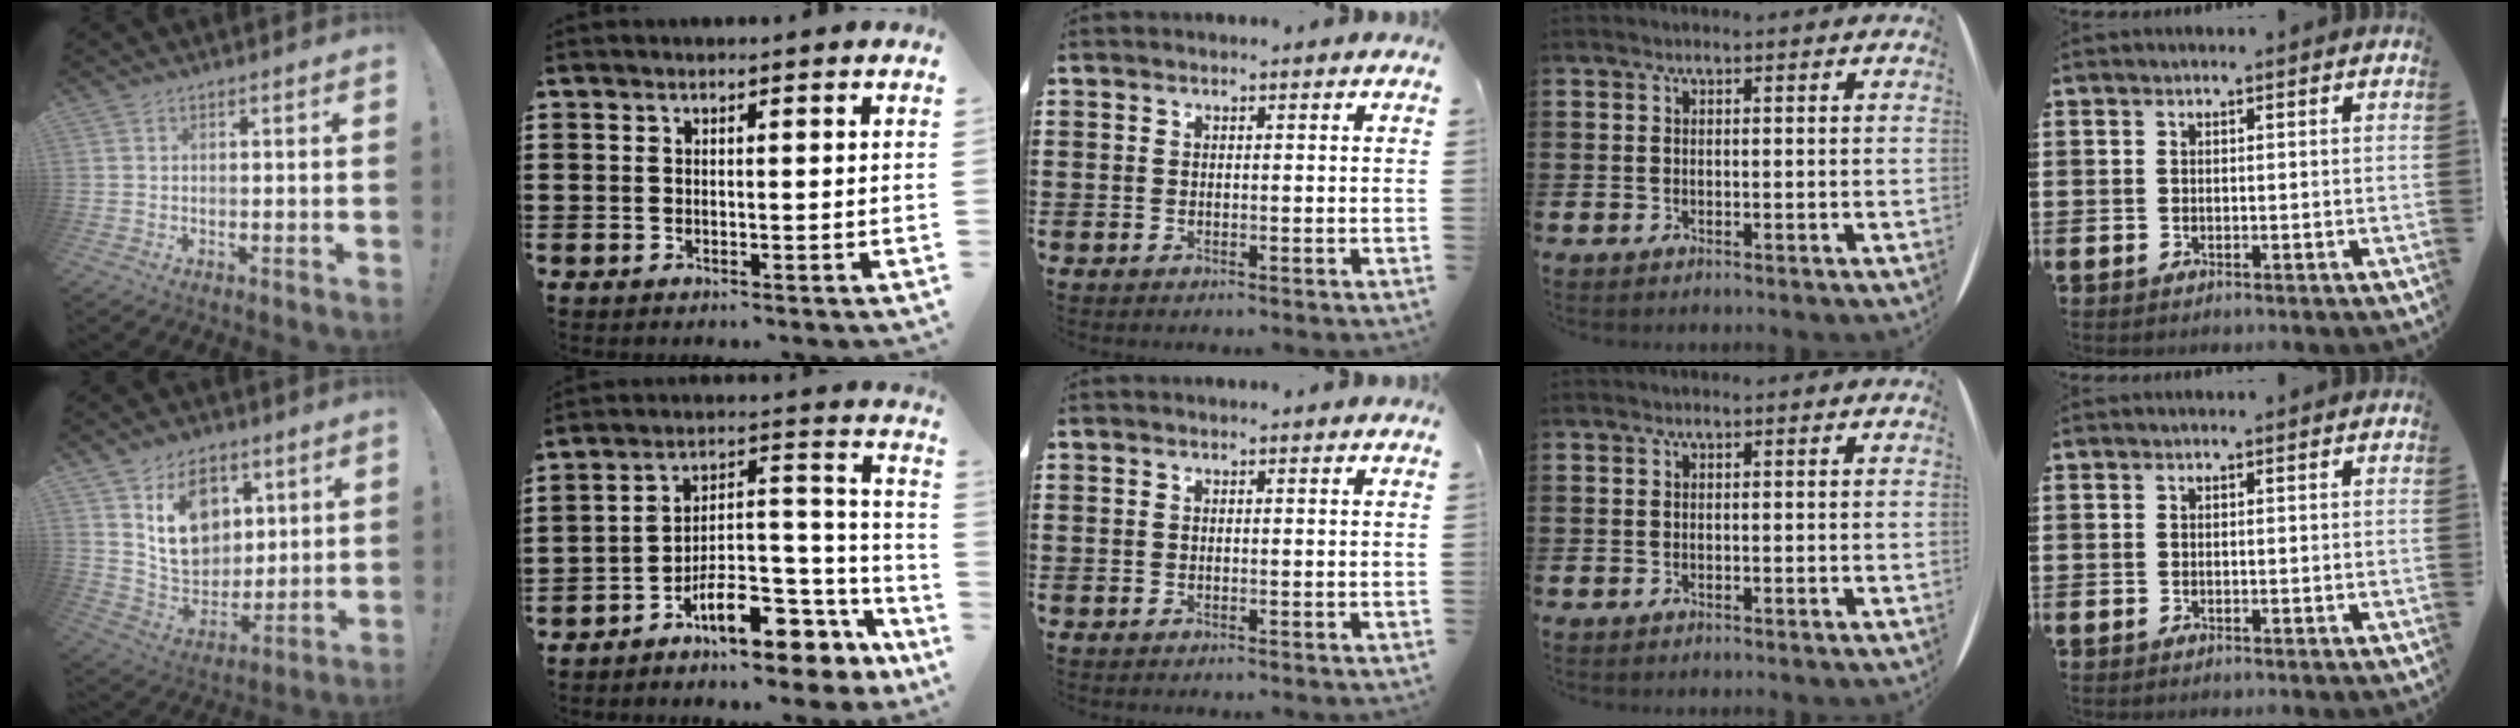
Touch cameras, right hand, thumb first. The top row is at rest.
{"thumb": {"total": 15.3, "force": [7.2, 11.3, 7.4], "torque": [-0.112, -0.037, 0.137]}, "index": {"total": 9.4, "force": [-6.8, 4.0, 5.0], "torque": [-0.065, 0.010, -0.122]}}